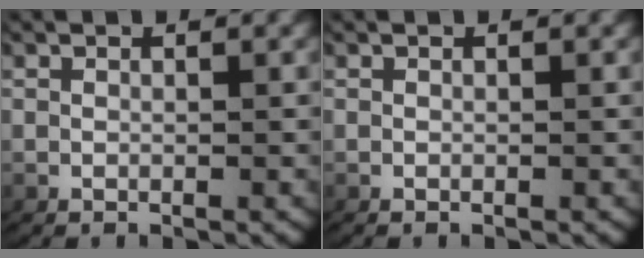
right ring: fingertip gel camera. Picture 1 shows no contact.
{"total": 0.0}